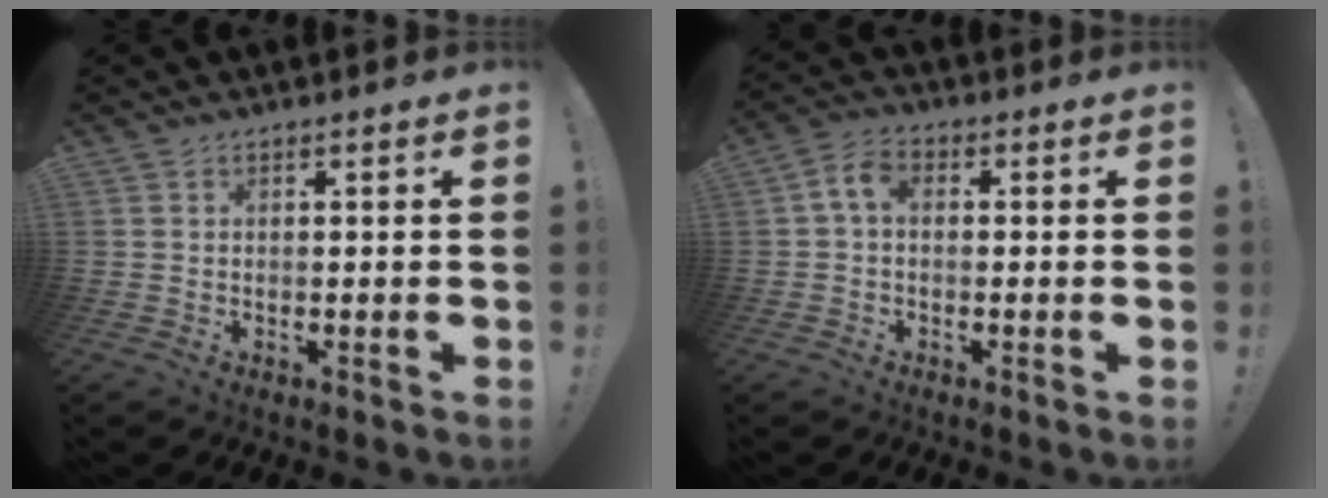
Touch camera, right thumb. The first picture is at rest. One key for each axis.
{"total": 5.1, "fx": 0.2, "fy": 3.1, "fz": 4.0, "tx": -0.082, "ty": 0.012, "tz": 0.006}